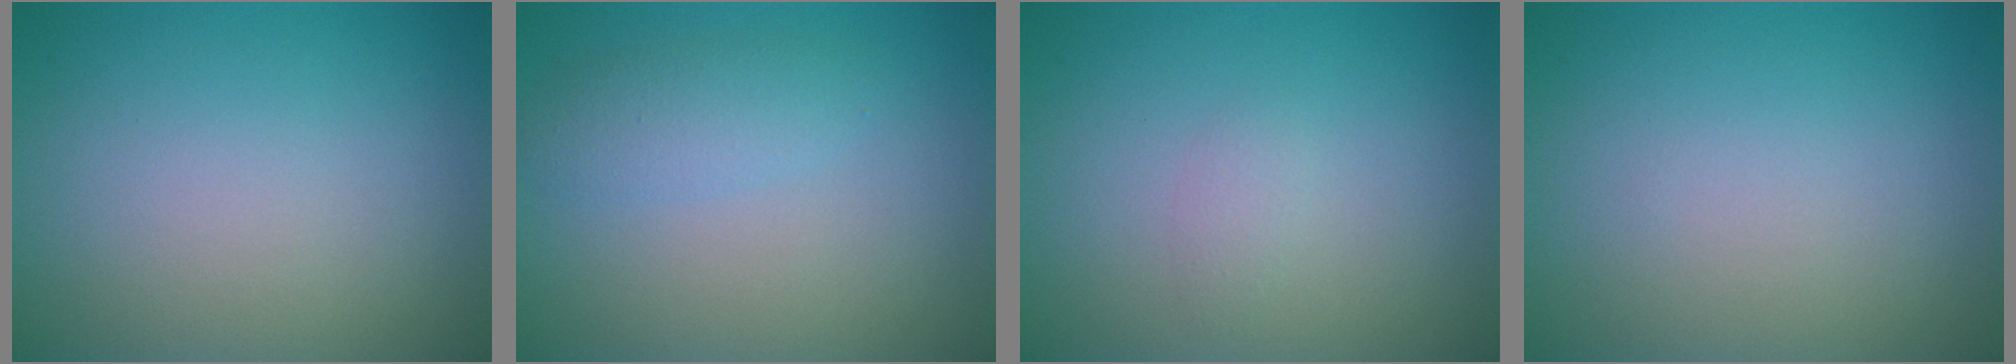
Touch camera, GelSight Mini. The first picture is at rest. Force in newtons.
{"total": 2.1, "press": 2.1, "slide": 0.1}
{"total": 0.8, "press": 0.8, "slide": 0.0}
{"total": 0.0}